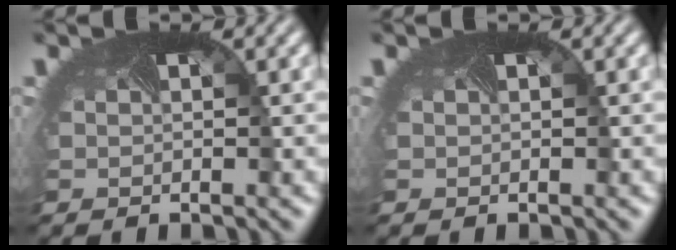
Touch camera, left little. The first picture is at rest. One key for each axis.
{"total": 0.0}